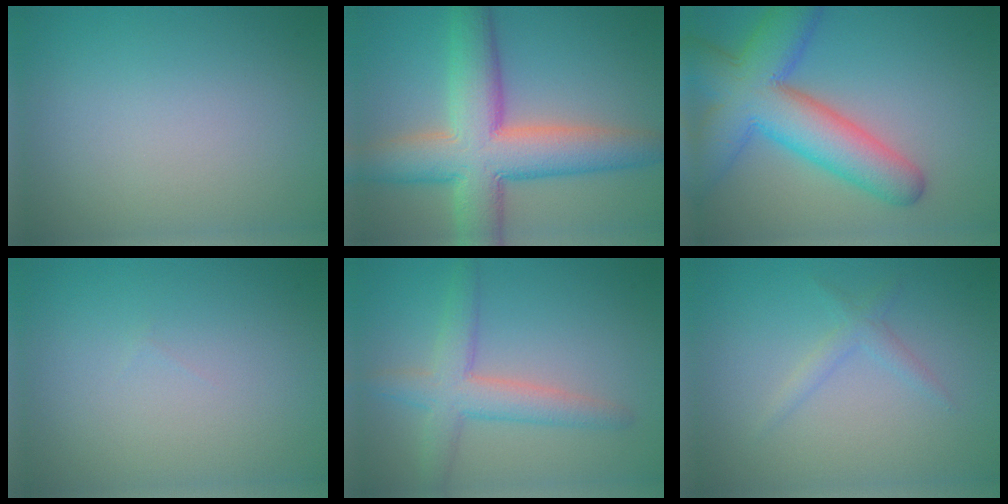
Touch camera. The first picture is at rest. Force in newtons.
{"total": 10.4, "press": 10.4, "slide": 0.5}
{"total": 9.9, "press": 9.9, "slide": 0.4}
{"total": 0.0}
{"total": 4.3, "press": 4.3, "slide": 0.2}
{"total": 1.4, "press": 1.4, "slide": 0.0}